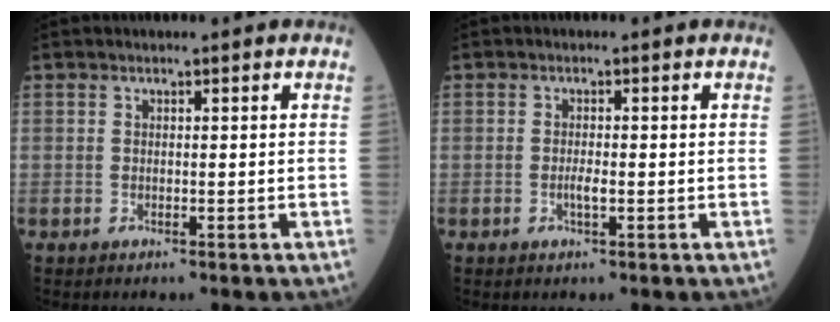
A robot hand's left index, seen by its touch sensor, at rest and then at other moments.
{"total": 1.6, "force": [-0.4, 0.4, 1.5], "torque": [-0.032, -0.001, -0.005]}